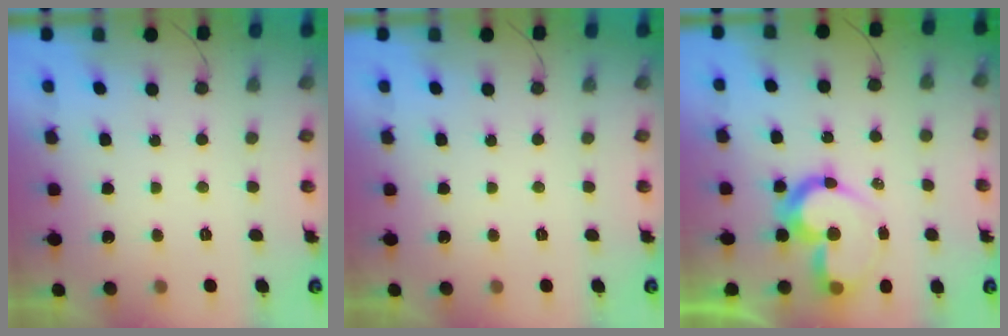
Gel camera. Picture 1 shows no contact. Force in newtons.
{"total": 0.0}
{"total": 12.3, "press": 12.2, "slide": 2.0}